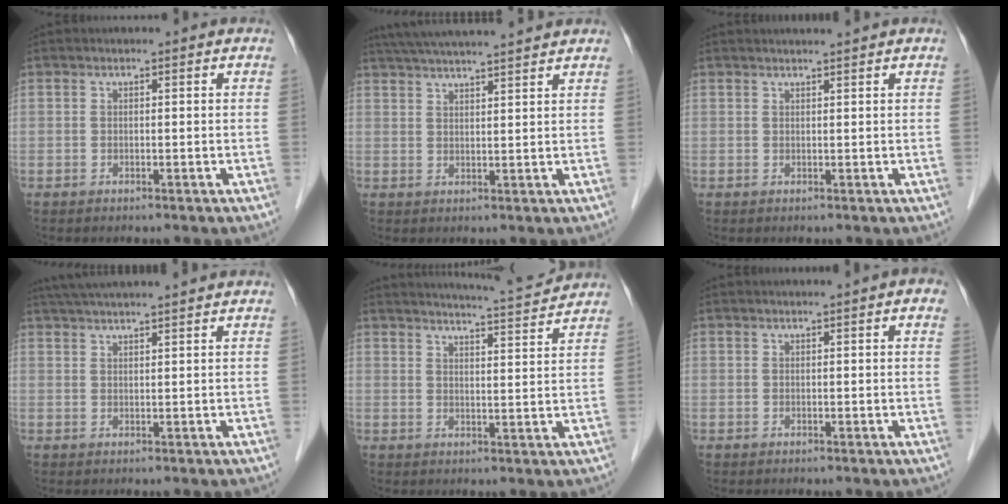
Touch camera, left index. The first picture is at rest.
{"total": 13.6, "force": [12.2, 0.1, 5.8], "torque": [-0.105, 0.036, 0.179]}
{"total": 2.7, "force": [2.5, -0.6, 0.9], "torque": [-0.008, 0.012, 0.038]}
{"total": 11.0, "force": [9.8, -0.3, 5.0], "torque": [-0.084, 0.039, 0.139]}
{"total": 10.5, "force": [10.2, -0.4, 2.7], "torque": [-0.051, 0.001, 0.133]}
{"total": 3.5, "force": [2.3, 0.2, 2.7], "torque": [-0.030, 0.016, 0.026]}